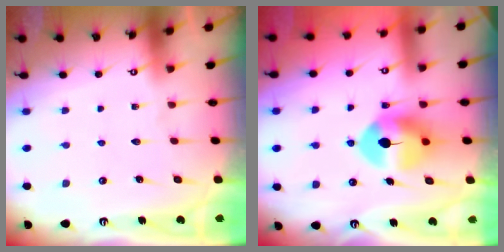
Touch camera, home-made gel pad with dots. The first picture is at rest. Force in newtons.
{"total": 9.7, "press": 9.6, "slide": 1.6}